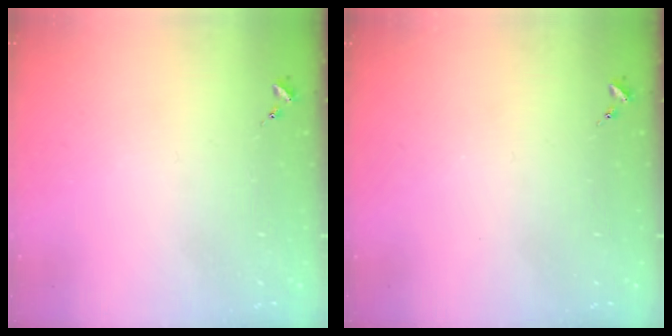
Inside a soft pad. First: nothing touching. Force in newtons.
{"total": 0.0}